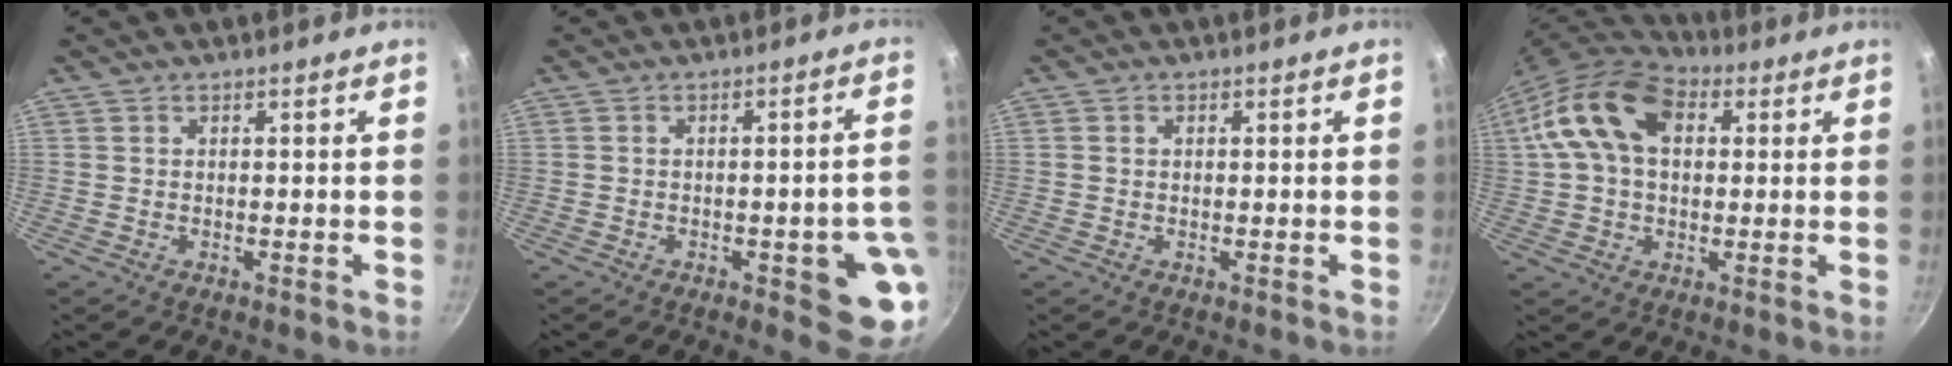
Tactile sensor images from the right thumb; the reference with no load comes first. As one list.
[{"total": 10.6, "force": [-3.1, 3.4, 9.5], "torque": [-0.074, 0.016, -0.035]}, {"total": 0.7, "force": [0.1, 0.6, 0.3], "torque": [-0.004, 0.004, 0.000]}, {"total": 15.4, "force": [3.6, 10.3, 10.8], "torque": [-0.177, 0.022, 0.047]}]